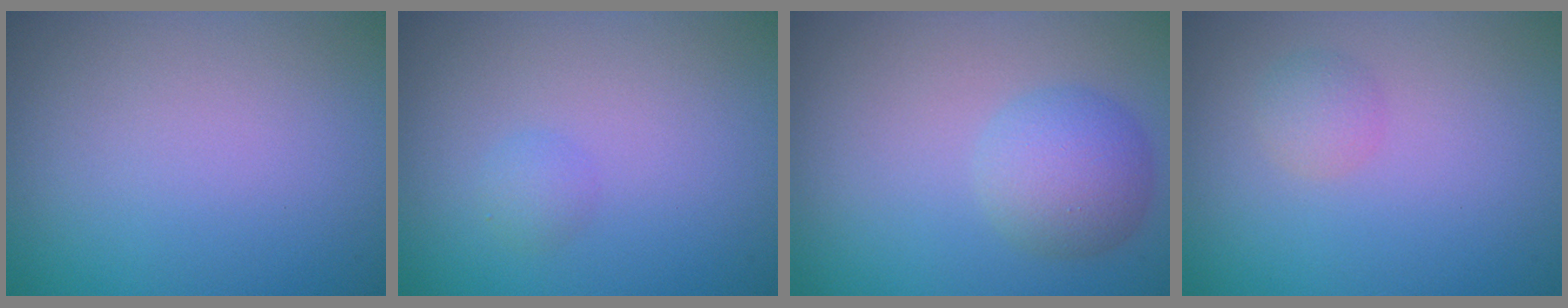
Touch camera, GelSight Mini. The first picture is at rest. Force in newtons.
{"total": 1.0, "press": 1.0, "slide": 0.1}
{"total": 3.6, "press": 3.6, "slide": 0.1}
{"total": 1.4, "press": 1.4, "slide": 0.0}